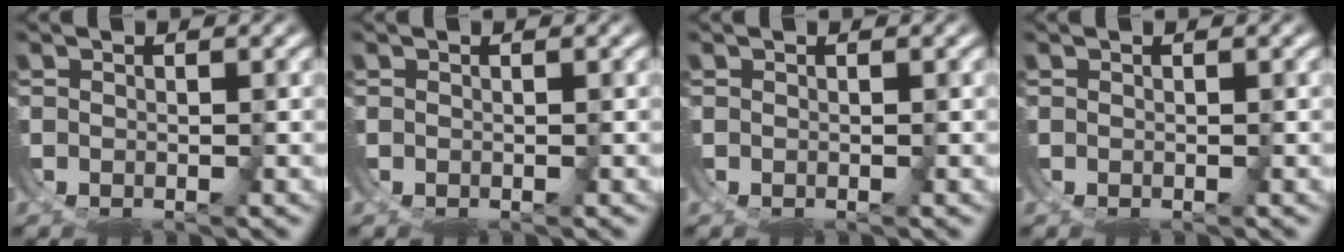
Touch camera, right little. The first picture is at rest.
{"total": 0.0}
{"total": 0.0}
{"total": 0.0}